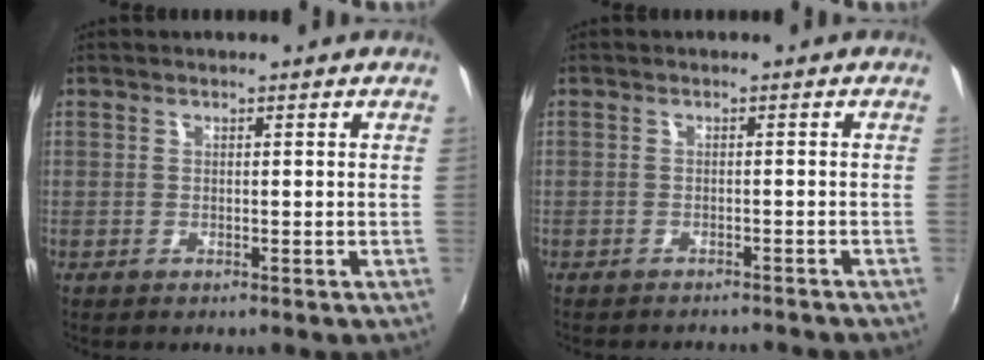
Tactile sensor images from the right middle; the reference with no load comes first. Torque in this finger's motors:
{"motor_torque": [0.99, -1.15, 0.09, 0.05]}